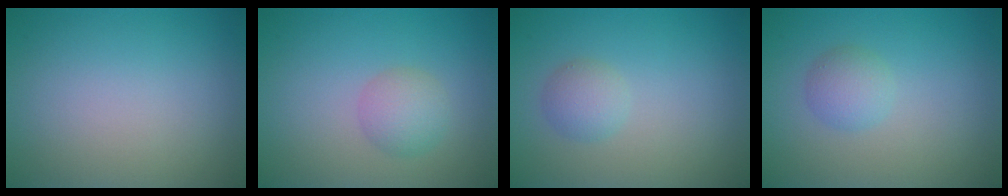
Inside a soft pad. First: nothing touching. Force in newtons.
{"total": 2.3, "press": 2.3, "slide": 0.0}
{"total": 1.8, "press": 1.8, "slide": 0.1}
{"total": 1.9, "press": 1.9, "slide": 0.0}